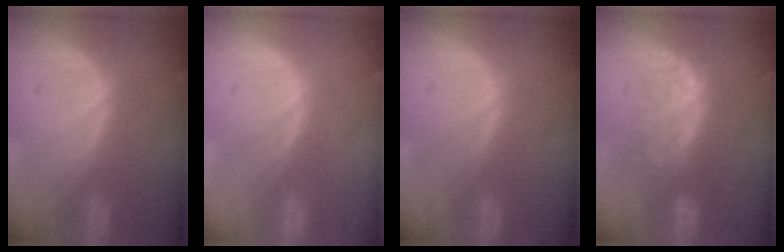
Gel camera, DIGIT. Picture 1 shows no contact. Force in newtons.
{"total": 0.0}
{"total": 0.0}
{"total": 6.7, "press": 6.6, "slide": 1.2}